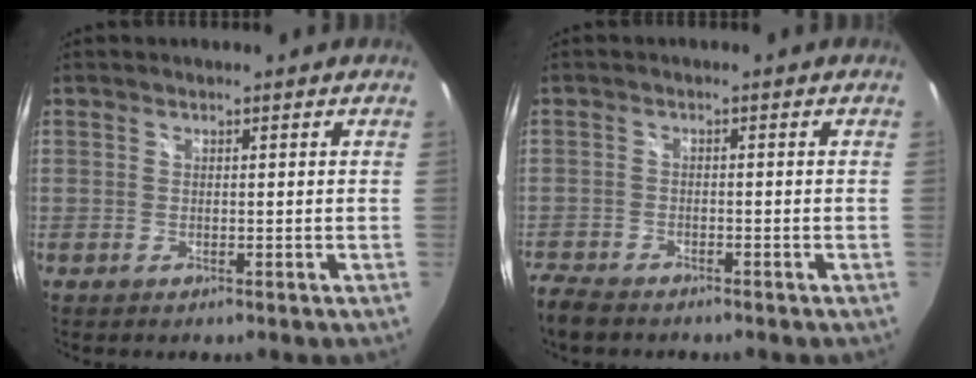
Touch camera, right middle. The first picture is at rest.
{"total": 5.3, "force": [-4.7, 1.6, 1.9], "torque": [-0.064, -0.022, -0.094]}